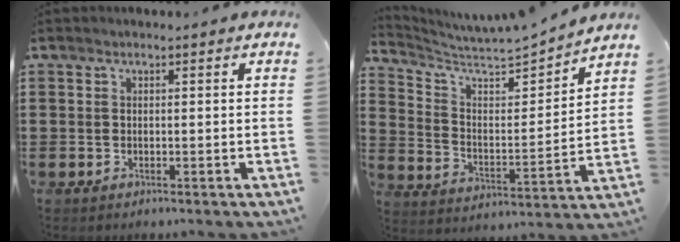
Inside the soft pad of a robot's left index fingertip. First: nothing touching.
{"total": 4.8, "force": [4.6, 0.6, 1.2], "torque": [-0.051, -0.046, 0.070]}